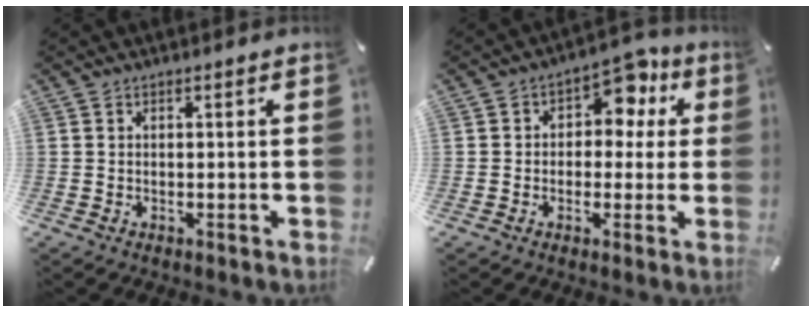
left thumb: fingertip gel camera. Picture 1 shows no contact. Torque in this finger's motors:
{"motor_torque": [0.28, 0.18, 0.31, 0.25, 0.03]}